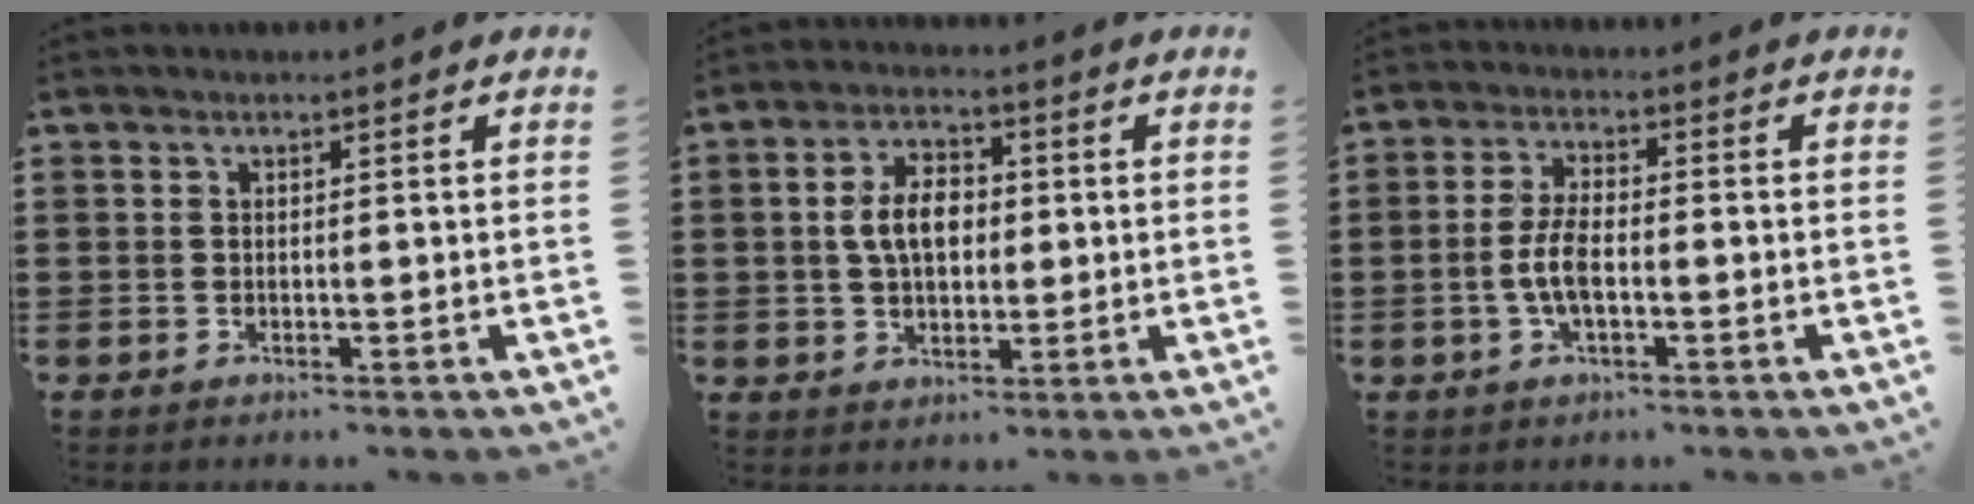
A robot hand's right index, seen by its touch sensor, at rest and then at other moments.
{"total": 6.8, "force": [0.5, 4.1, 5.4], "torque": [-0.109, 0.012, 0.002]}
{"total": 5.5, "force": [-1.1, 2.3, 4.9], "torque": [-0.115, -0.003, -0.027]}